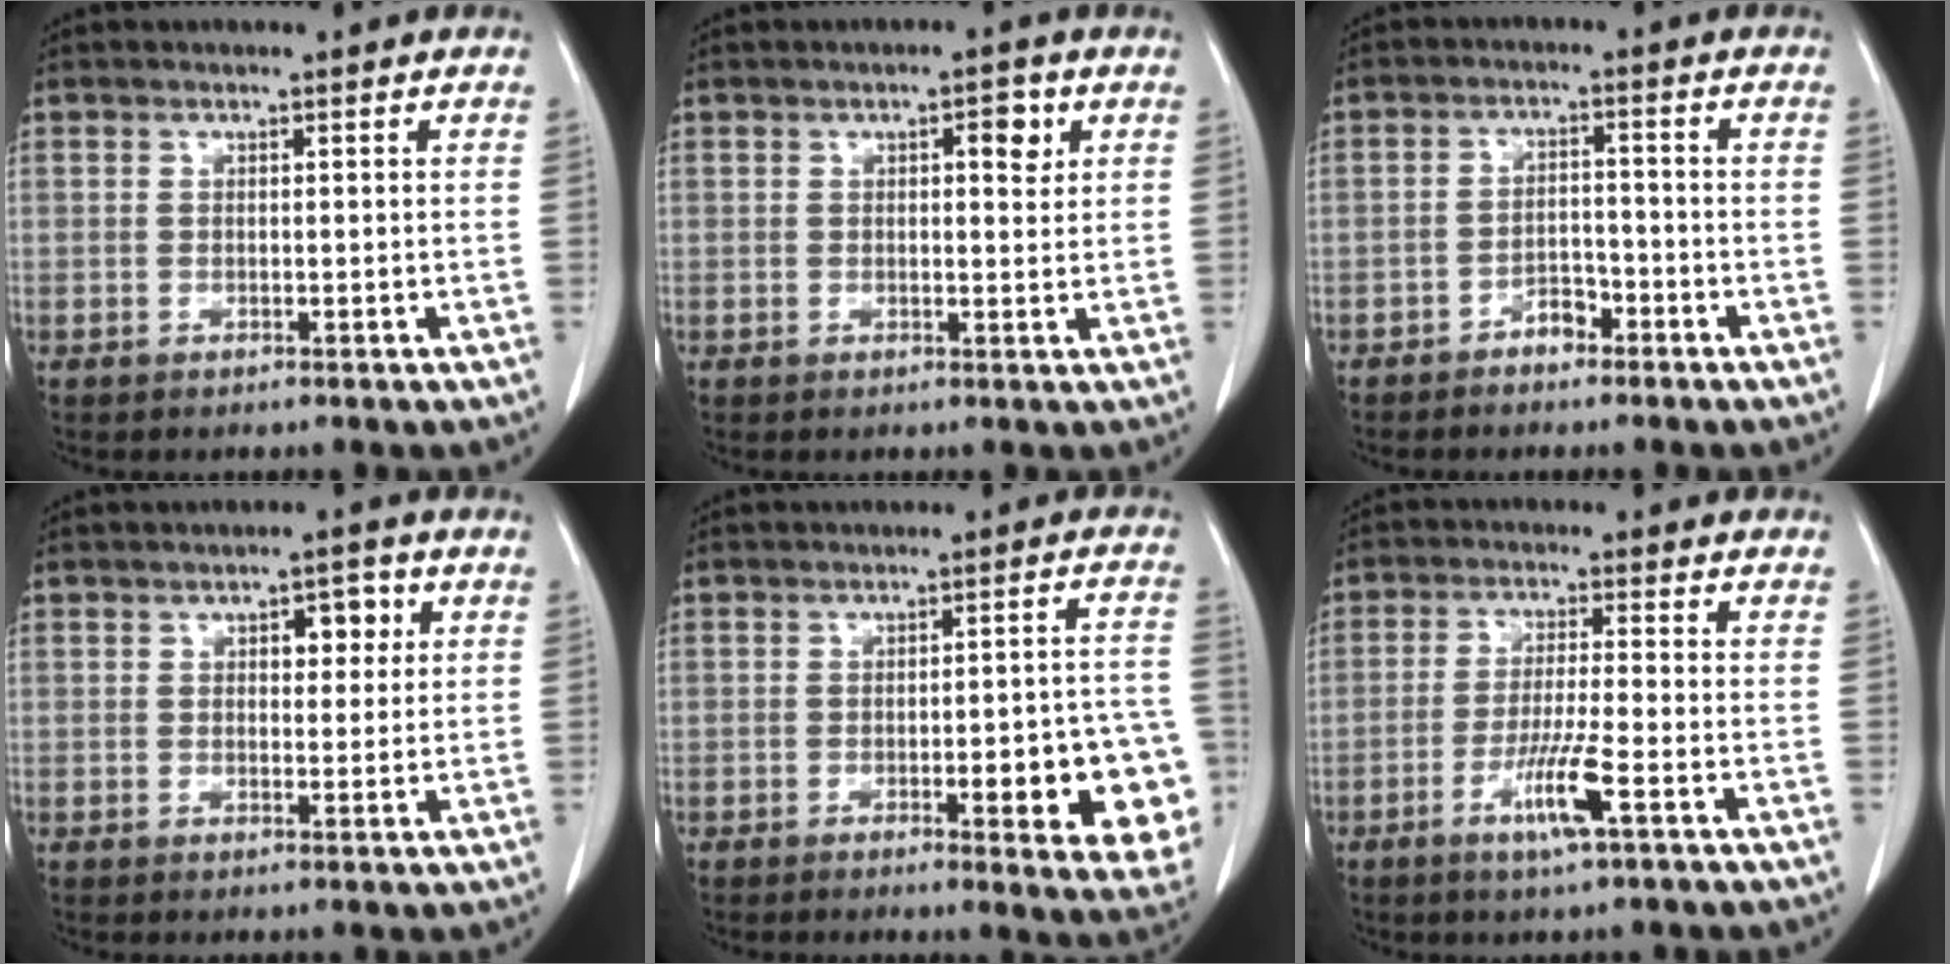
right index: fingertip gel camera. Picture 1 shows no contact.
{"total": 3.2, "force": [1.3, 1.1, 2.7], "torque": [-0.036, 0.001, 0.016]}
{"total": 3.3, "force": [-2.4, 1.5, 1.6], "torque": [-0.023, 0.007, -0.040]}
{"total": 4.0, "force": [1.5, 2.0, 3.2], "torque": [-0.040, 0.009, 0.019]}
{"total": 14.0, "force": [-4.3, 2.9, 13.0], "torque": [-0.089, 0.019, -0.042]}
{"total": 6.9, "force": [-3.3, -0.2, 6.1], "torque": [-0.116, -0.013, -0.062]}